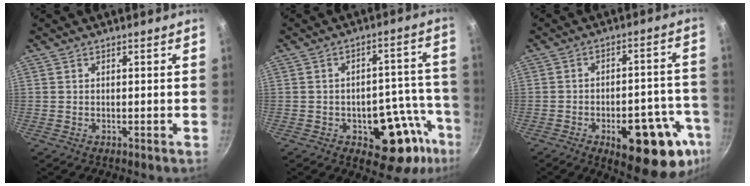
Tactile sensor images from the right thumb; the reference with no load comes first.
{"total": 14.6, "force": [-7.0, 7.3, 10.6], "torque": [-0.088, 0.063, -0.082]}
{"total": 19.3, "force": [-8.7, 7.3, 15.6], "torque": [-0.151, 0.047, -0.103]}